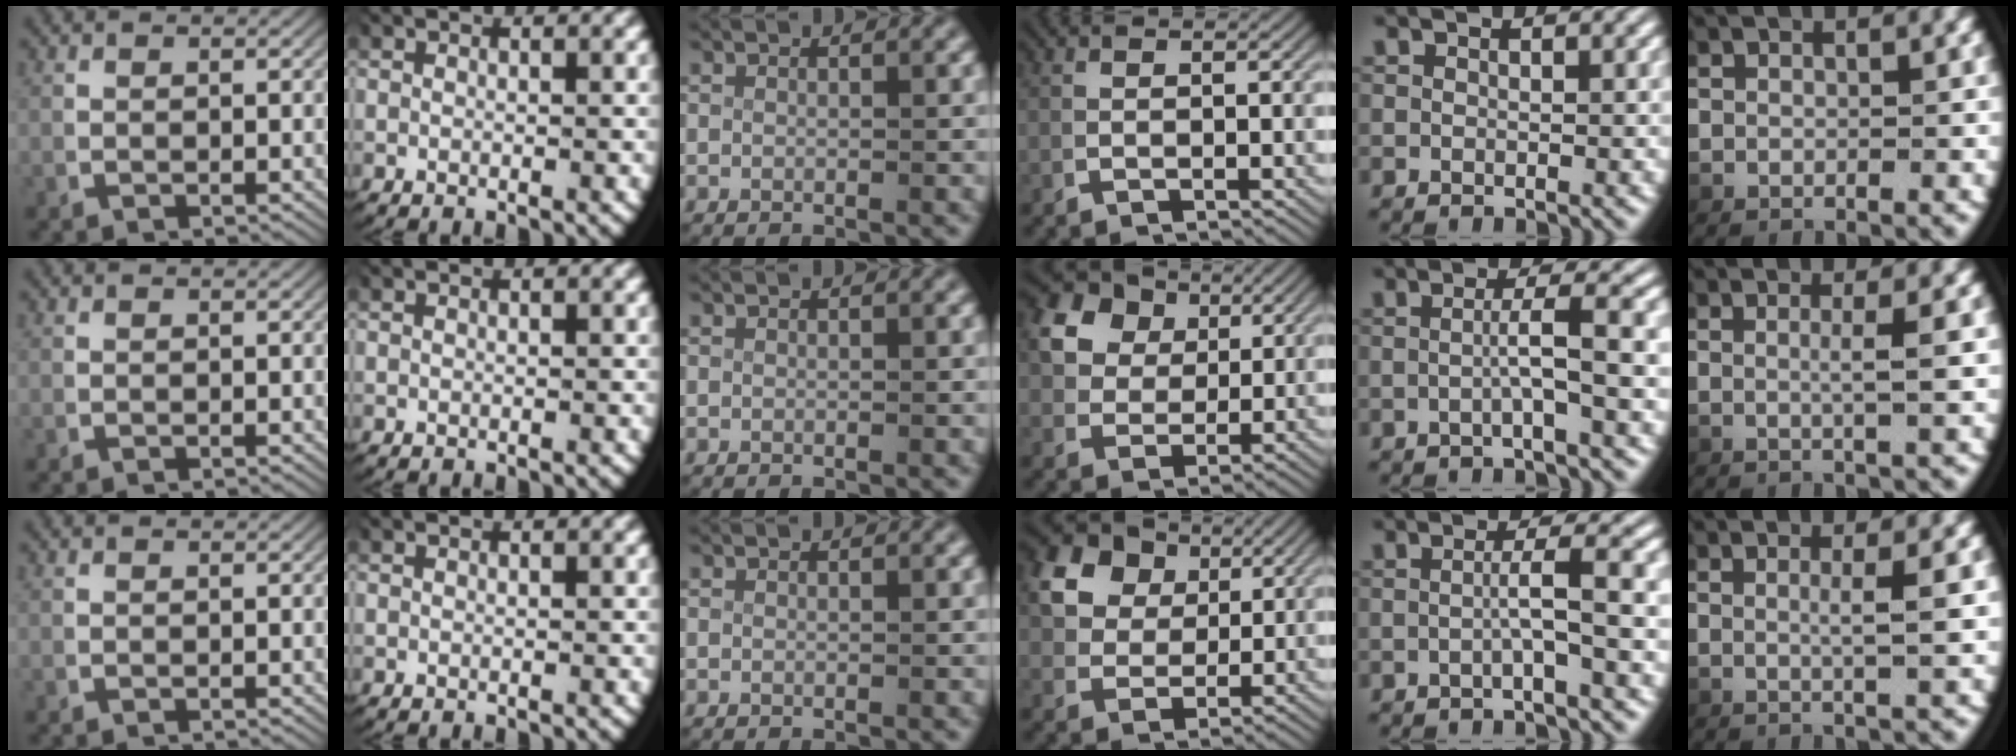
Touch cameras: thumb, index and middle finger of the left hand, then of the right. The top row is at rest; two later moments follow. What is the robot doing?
{"motion": "lift_and_place", "object": "card"}